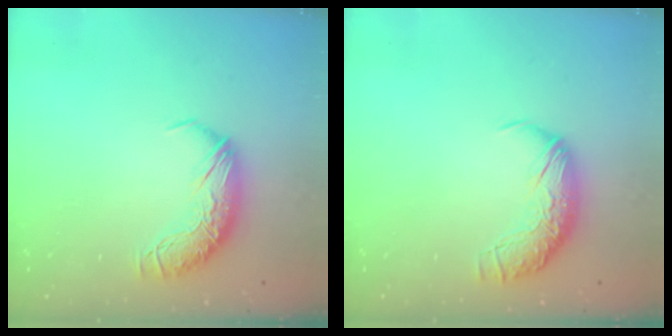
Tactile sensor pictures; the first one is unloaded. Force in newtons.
{"total": 2.4, "press": 0.9, "slide": 2.2}